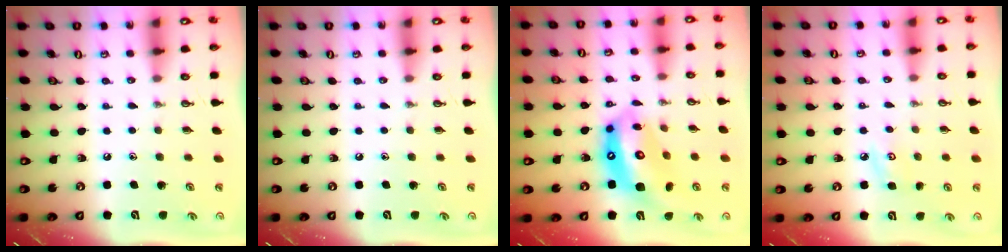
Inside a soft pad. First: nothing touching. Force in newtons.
{"total": 0.0}
{"total": 17.3, "press": 17.2, "slide": 2.0}
{"total": 5.3, "press": 5.2, "slide": 0.6}